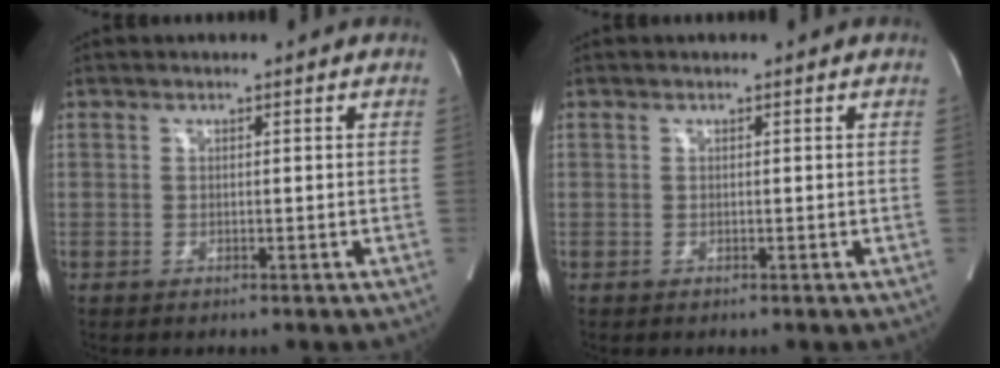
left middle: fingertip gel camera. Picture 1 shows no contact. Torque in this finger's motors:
{"motor_torque": [0.00, 0.00, 0.05, 0.01]}